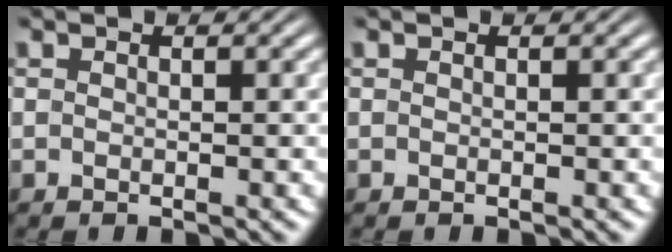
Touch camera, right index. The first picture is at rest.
{"total": 0.0}